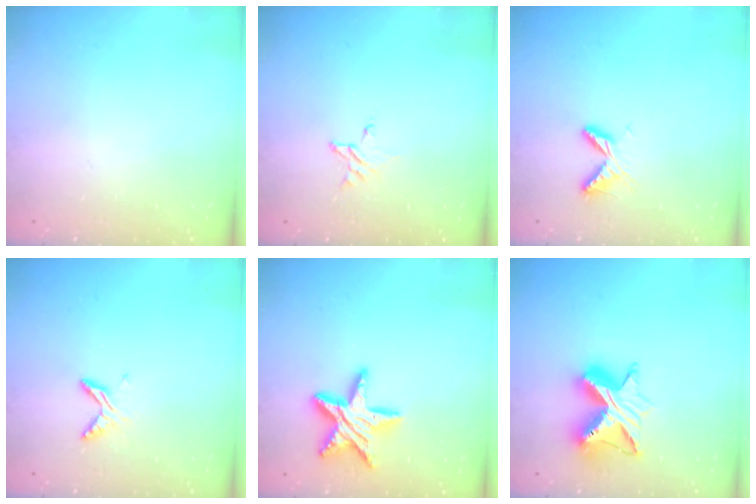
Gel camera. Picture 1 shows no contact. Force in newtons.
{"total": 3.1, "press": 3.0, "slide": 0.3}
{"total": 6.3, "press": 6.2, "slide": 0.7}
{"total": 6.6, "press": 6.5, "slide": 0.9}
{"total": 13.3, "press": 13.3, "slide": 0.6}
{"total": 10.3, "press": 10.3, "slide": 0.9}